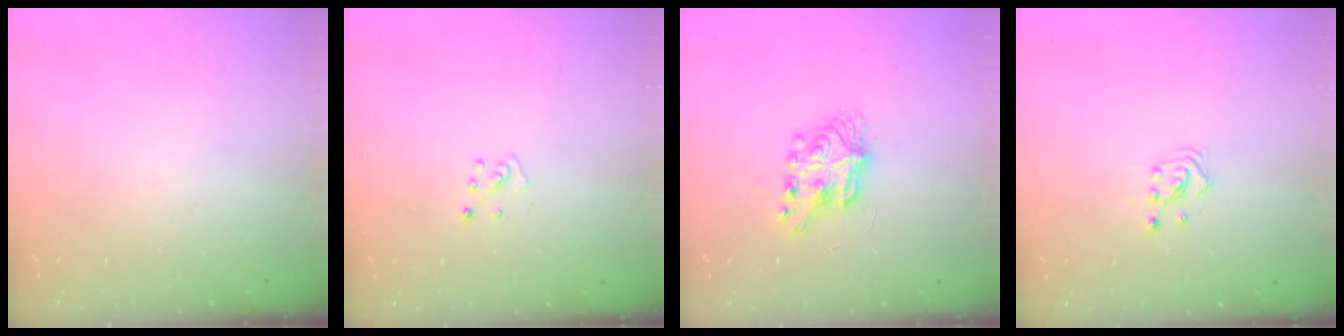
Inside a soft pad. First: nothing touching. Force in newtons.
{"total": 3.8, "press": 3.8, "slide": 0.4}
{"total": 7.8, "press": 7.8, "slide": 0.5}
{"total": 2.8, "press": 2.8, "slide": 0.3}